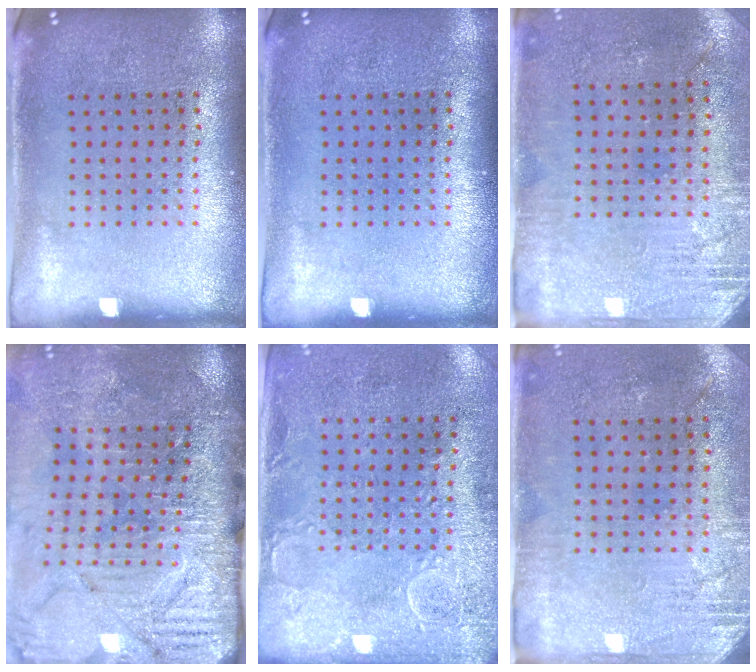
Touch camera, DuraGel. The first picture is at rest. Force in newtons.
{"total": 0.0}
{"total": 2.8, "press": 2.5, "slide": 1.3}
{"total": 4.0, "press": 3.6, "slide": 1.7}
{"total": 2.9, "press": 2.3, "slide": 1.7}
{"total": 2.8, "press": 2.4, "slide": 1.5}